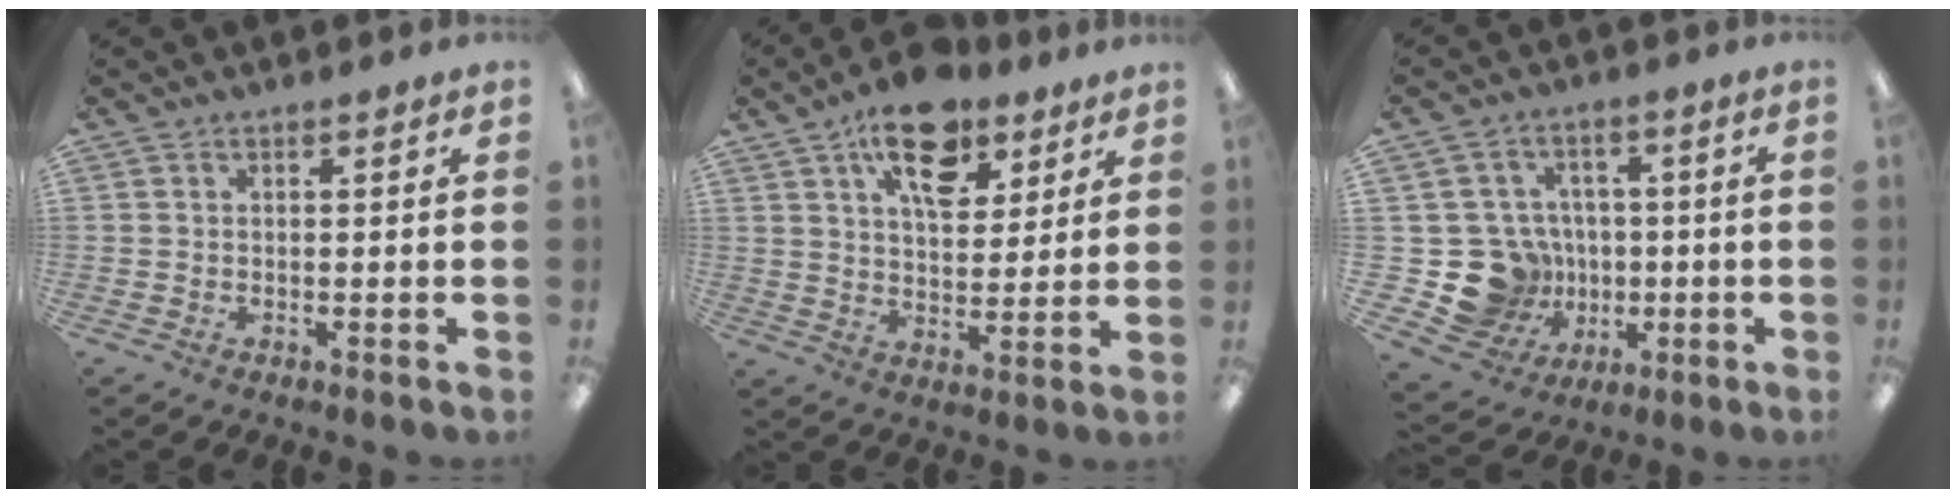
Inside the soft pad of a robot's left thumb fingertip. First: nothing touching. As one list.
[{"total": 15.3, "force": [9.5, 7.8, 9.1], "torque": [-0.129, -0.039, 0.163]}, {"total": 14.5, "force": [-2.3, 13.5, 4.7], "torque": [-0.119, 0.016, -0.016]}]